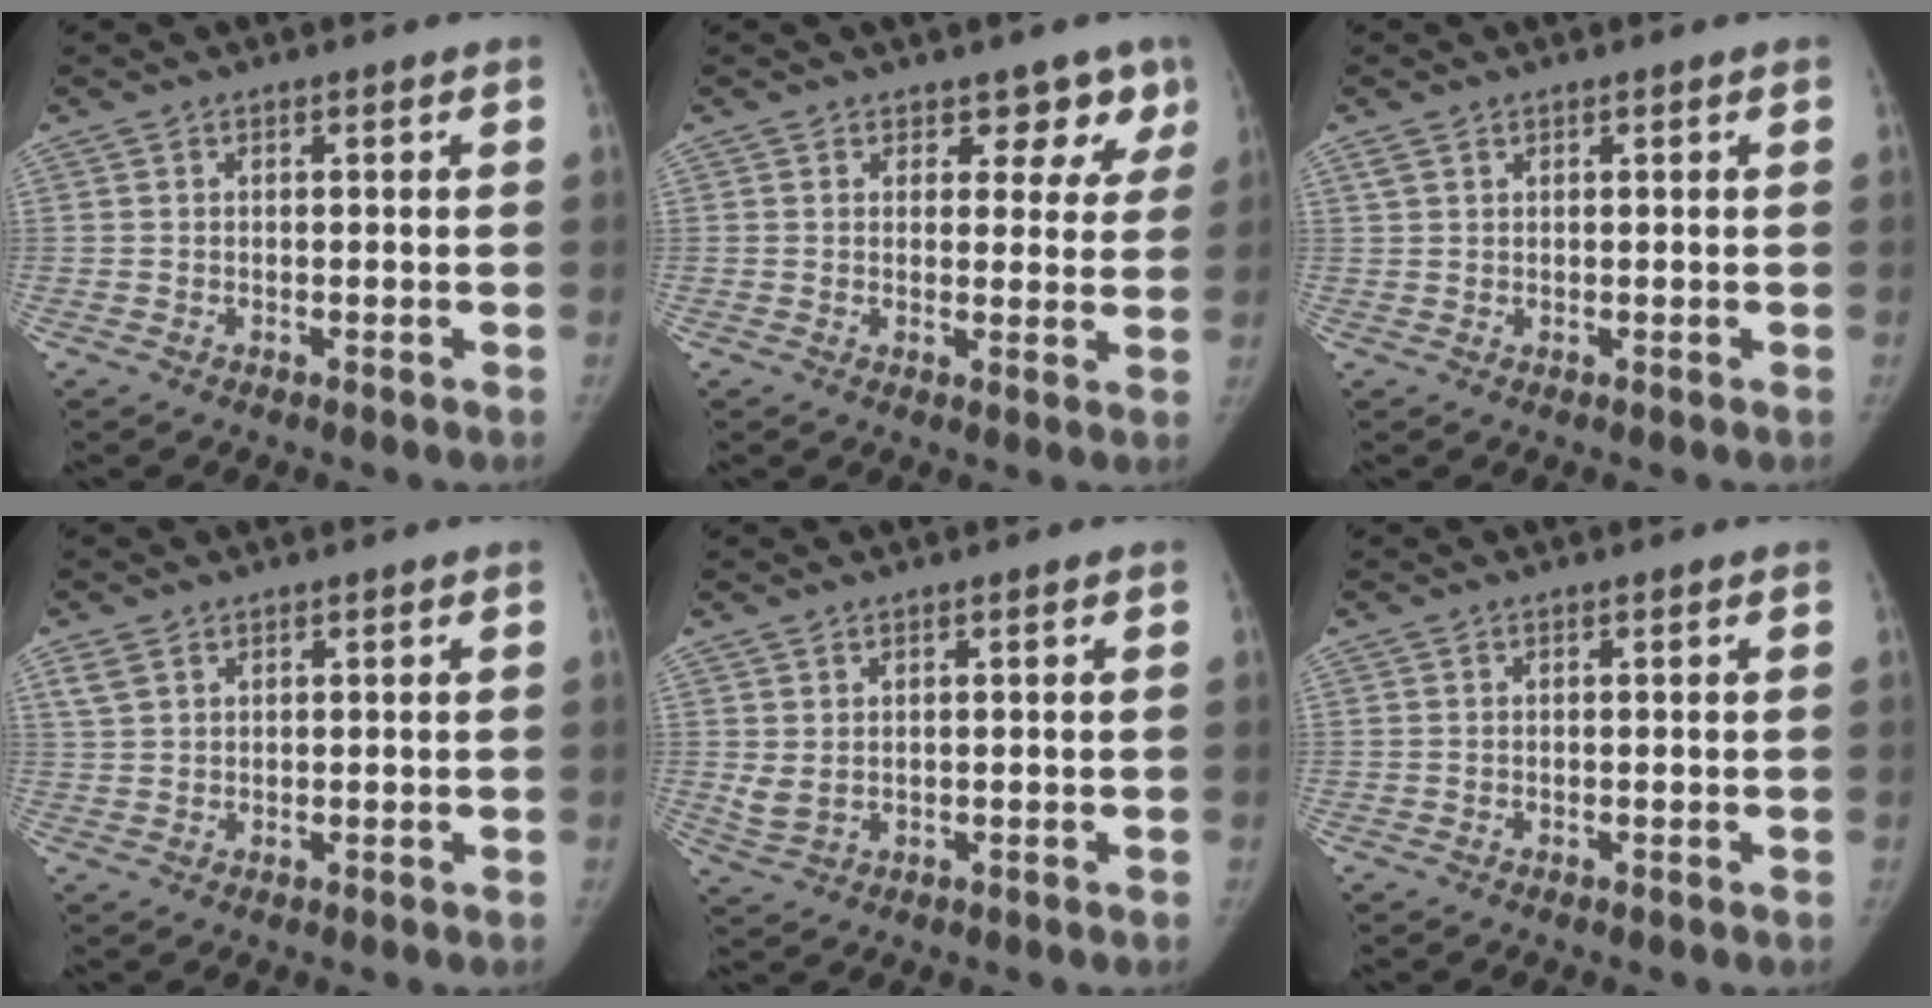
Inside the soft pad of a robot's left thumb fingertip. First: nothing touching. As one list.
[{"total": 5.6, "force": [4.1, 3.7, 1.4], "torque": [0.026, -0.023, 0.038]}, {"total": 1.5, "force": [0.9, 0.9, 0.7], "torque": [-0.014, 0.006, 0.022]}, {"total": 2.5, "force": [1.5, 1.5, 1.2], "torque": [-0.021, 0.002, 0.038]}, {"total": 2.7, "force": [0.6, 1.7, 2.1], "torque": [-0.042, -0.004, 0.018]}, {"total": 0.0}]